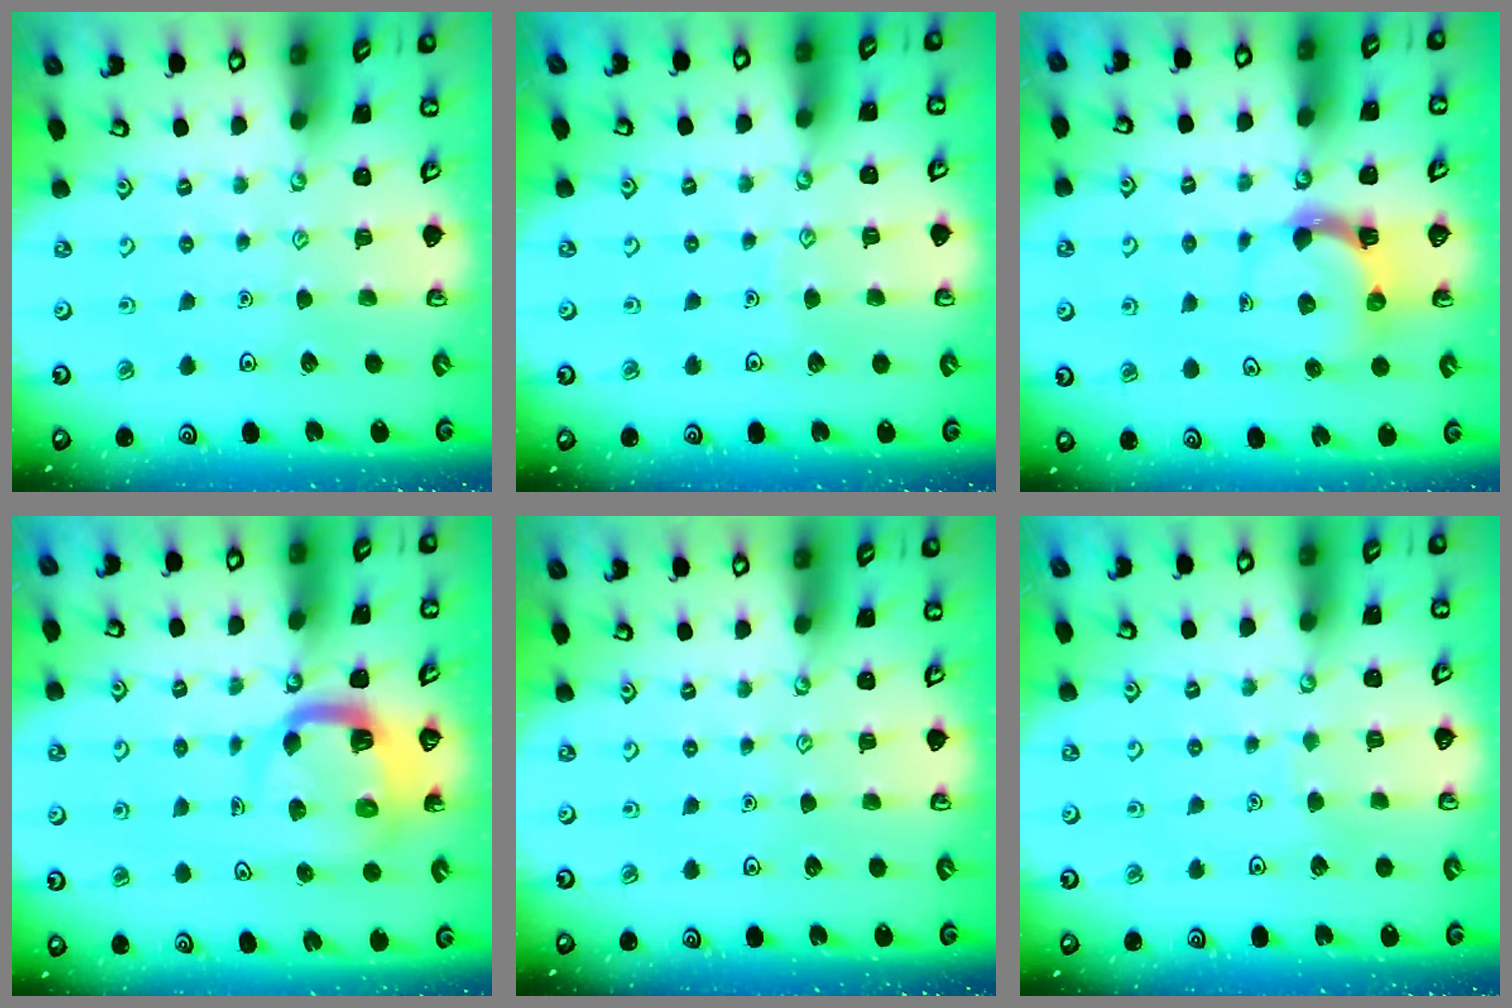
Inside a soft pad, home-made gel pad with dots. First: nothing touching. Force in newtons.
{"total": 3.5, "press": 3.5, "slide": 0.3}
{"total": 4.8, "press": 4.8, "slide": 0.6}
{"total": 7.1, "press": 7.0, "slide": 1.0}
{"total": 0.0}
{"total": 2.5, "press": 2.5, "slide": 0.2}